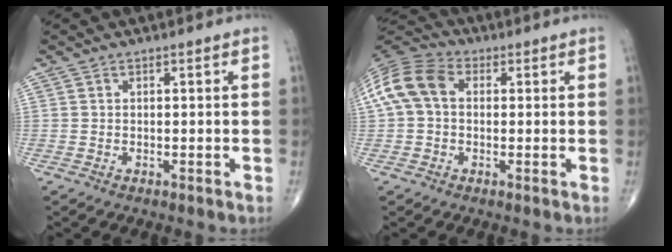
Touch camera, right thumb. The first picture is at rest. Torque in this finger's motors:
{"motor_torque": [-0.52, 0.67, 0.95, 0.14, 0.10]}